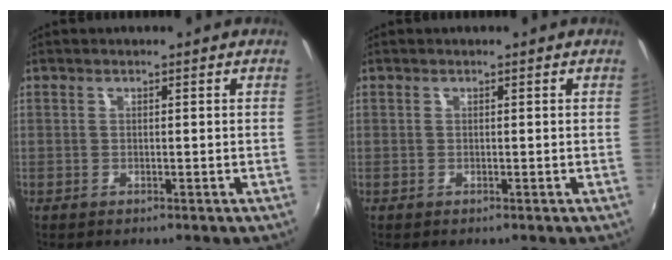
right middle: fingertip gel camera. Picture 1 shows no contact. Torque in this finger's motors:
{"motor_torque": [-0.15, 0.17, -0.03, 0.00]}